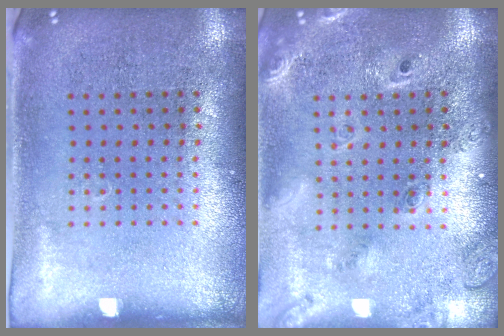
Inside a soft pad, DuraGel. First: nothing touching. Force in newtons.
{"total": 2.3, "press": 1.8, "slide": 1.3}